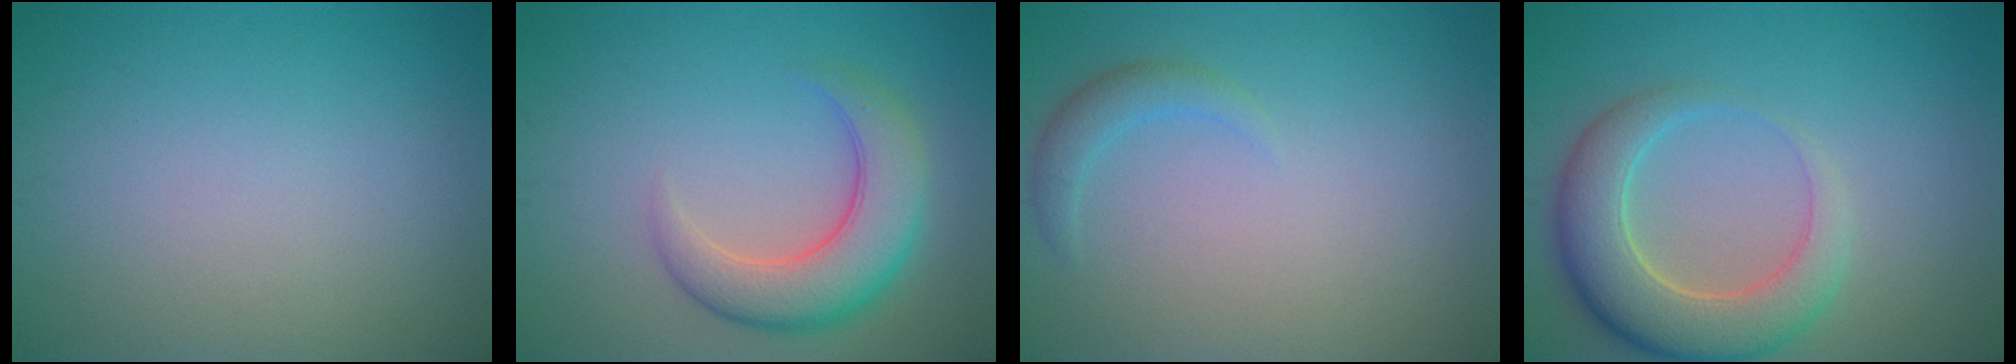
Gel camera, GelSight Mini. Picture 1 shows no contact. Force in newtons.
{"total": 5.9, "press": 5.8, "slide": 0.6}
{"total": 1.6, "press": 1.6, "slide": 0.1}
{"total": 6.5, "press": 6.5, "slide": 0.6}